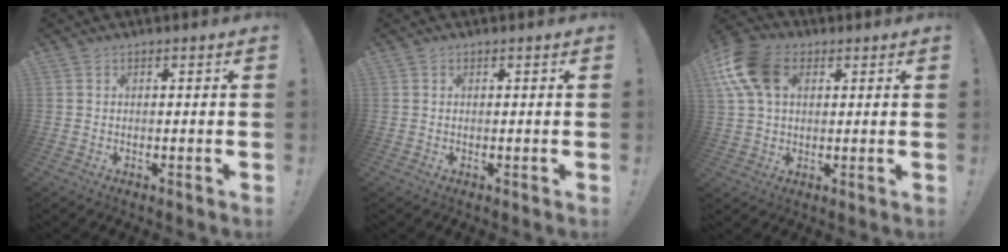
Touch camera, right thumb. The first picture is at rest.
{"total": 0.0}
{"total": 15.2, "force": [4.9, 10.1, 10.3], "torque": [-0.202, -0.012, 0.091]}